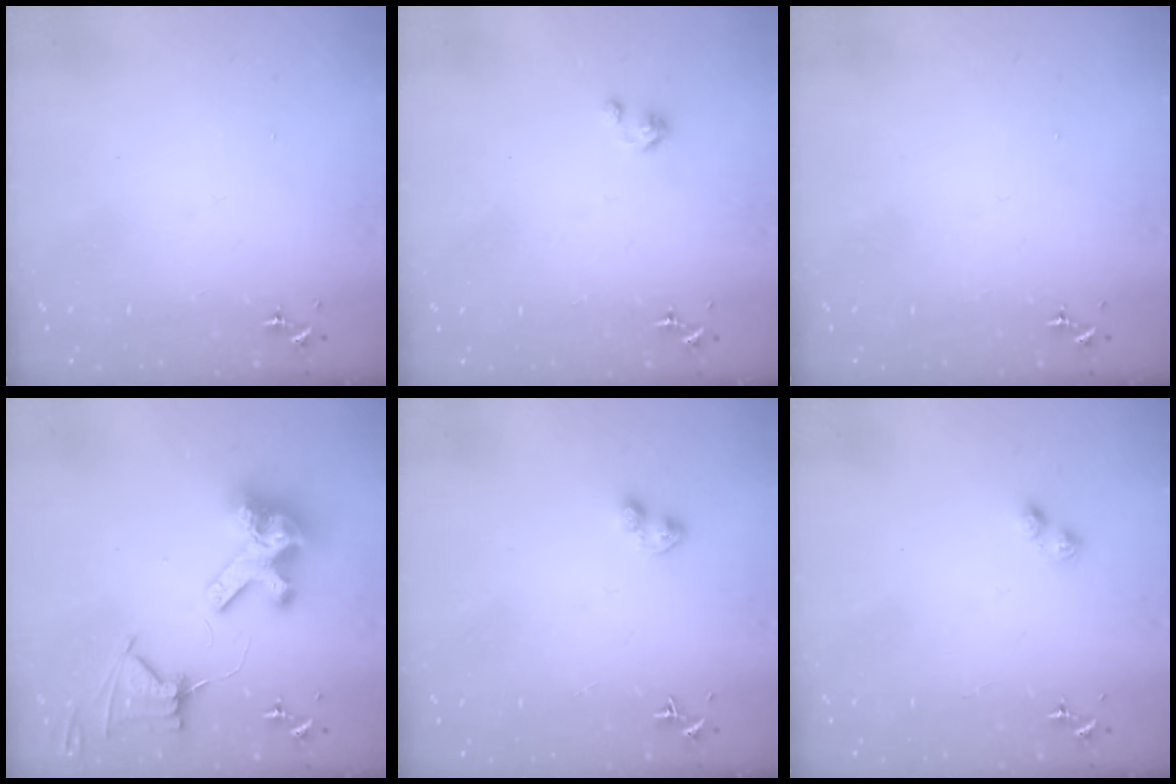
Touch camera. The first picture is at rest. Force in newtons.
{"total": 3.1, "press": 3.1, "slide": 0.2}
{"total": 0.0}
{"total": 14.2, "press": 14.1, "slide": 1.6}
{"total": 3.2, "press": 3.1, "slide": 0.8}
{"total": 2.8, "press": 2.7, "slide": 0.4}